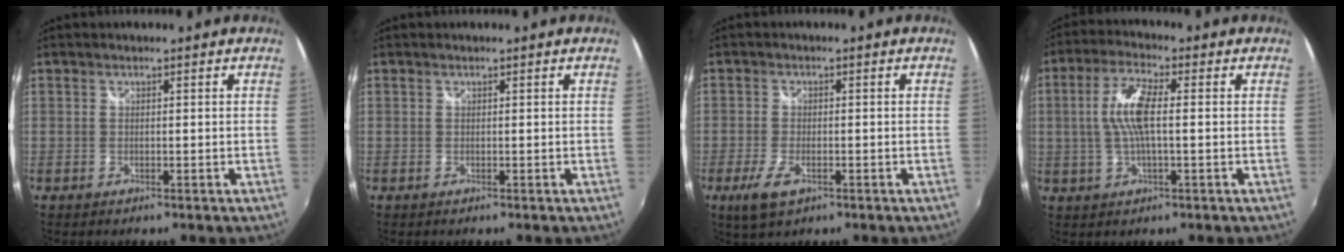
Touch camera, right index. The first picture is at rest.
{"total": 0.0}
{"total": 5.4, "force": [-2.8, 2.4, 4.0], "torque": [-0.096, -0.012, -0.050]}
{"total": 8.3, "force": [0.3, 2.2, 8.0], "torque": [-0.159, 0.007, 0.008]}